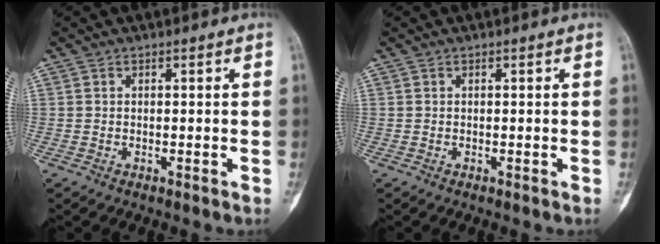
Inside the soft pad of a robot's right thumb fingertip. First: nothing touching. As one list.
[{"total": 0.0}]